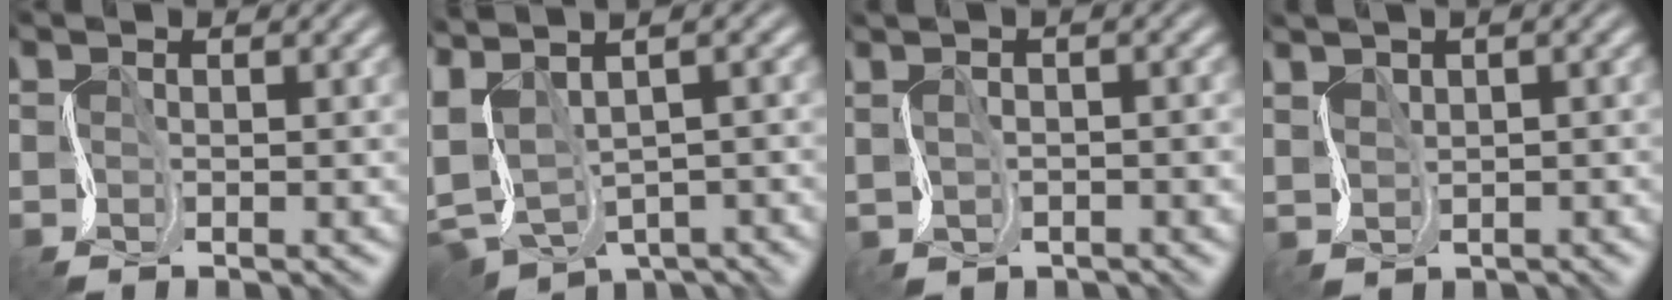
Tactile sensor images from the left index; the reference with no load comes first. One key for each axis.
{"total": 5.3, "fx": -1.9, "fy": 2.3, "fz": 4.4, "tx": -0.098, "ty": -0.001, "tz": 0.002}
{"total": 0.7, "fx": -0.5, "fy": -0.4, "fz": -0.1, "tx": -0.006, "ty": -0.012, "tz": 0.003}
{"total": 1.0, "fx": 0.4, "fy": -0.5, "fz": -0.8, "tx": 0.008, "ty": -0.009, "tz": 0.018}